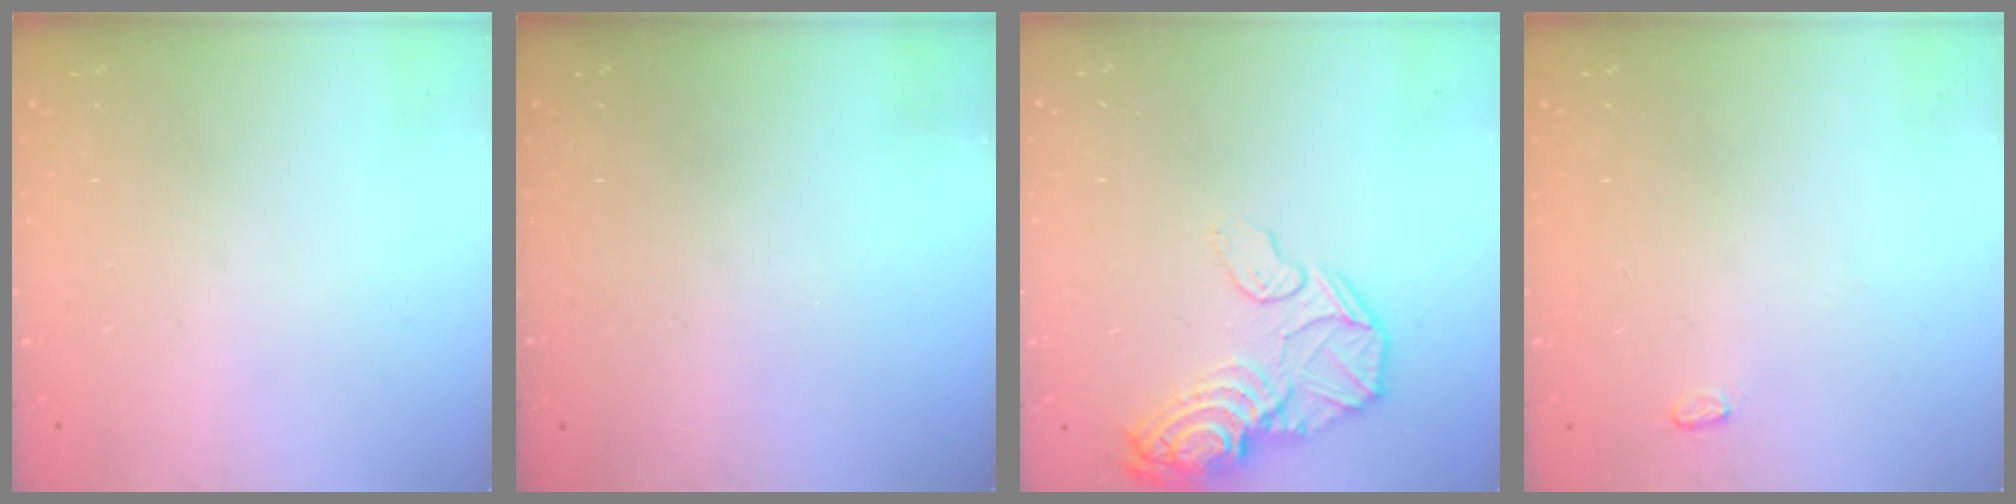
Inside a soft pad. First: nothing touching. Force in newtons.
{"total": 0.0}
{"total": 21.5, "press": 18.0, "slide": 11.9}
{"total": 2.6, "press": 2.6, "slide": 0.3}